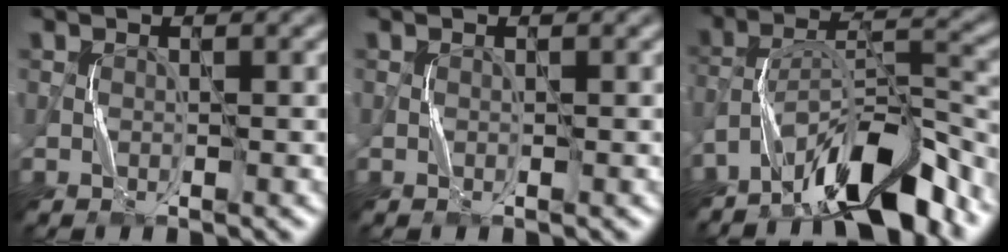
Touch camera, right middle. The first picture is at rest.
{"total": 0.0}
{"total": 9.5, "force": [-7.3, 2.1, 5.8], "torque": [-0.095, 0.010, -0.131]}